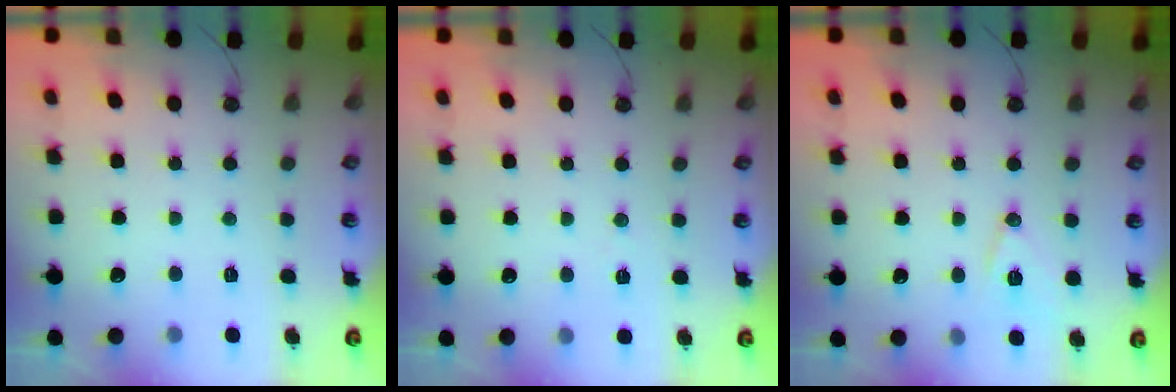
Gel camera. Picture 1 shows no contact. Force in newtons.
{"total": 5.1, "press": 2.7, "slide": 4.3}
{"total": 9.5, "press": 8.8, "slide": 3.6}